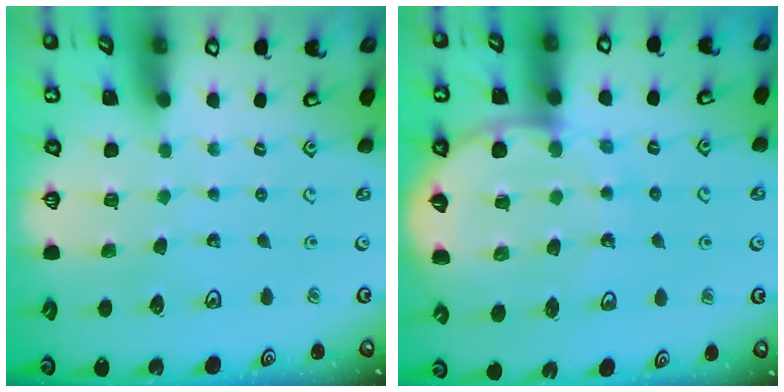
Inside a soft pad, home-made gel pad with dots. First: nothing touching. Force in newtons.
{"total": 10.8, "press": 10.4, "slide": 3.0}